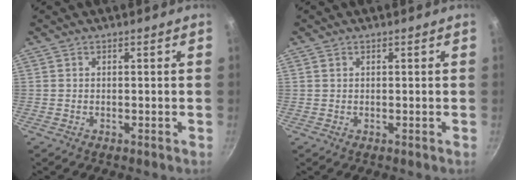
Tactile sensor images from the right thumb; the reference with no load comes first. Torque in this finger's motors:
{"motor_torque": [0.18, -0.46, 0.30, 0.24, -0.01]}